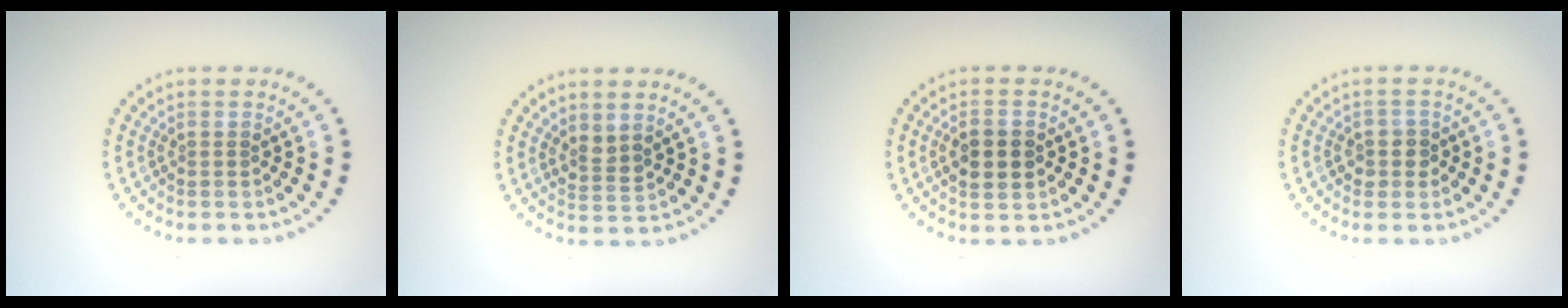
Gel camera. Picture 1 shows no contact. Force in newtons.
{"total": 1.6, "press": 1.3, "slide": 1.0}
{"total": 2.9, "press": 2.9, "slide": 0.2}
{"total": 1.7, "press": 1.5, "slide": 0.9}